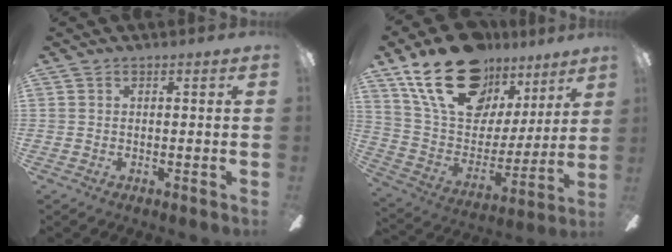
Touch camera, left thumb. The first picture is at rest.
{"total": 23.9, "force": [15.5, 13.6, 12.0], "torque": [-0.209, -0.080, 0.286]}